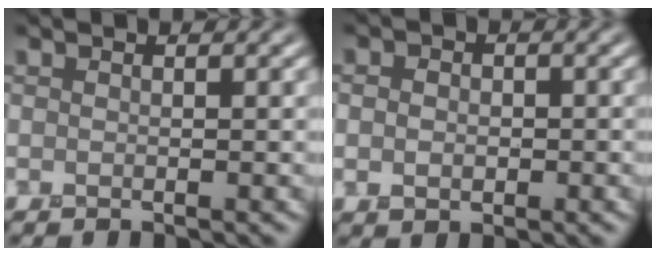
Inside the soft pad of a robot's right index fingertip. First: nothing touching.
{"total": 2.3, "force": [0.0, 1.9, 1.3], "torque": [-0.019, 0.003, -0.008]}